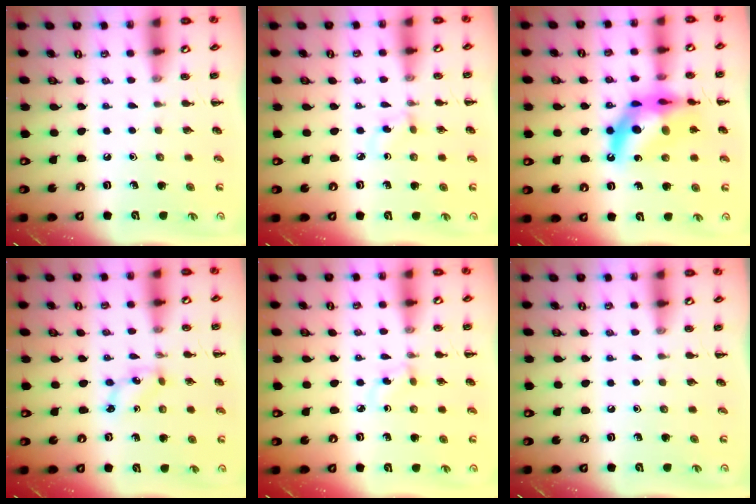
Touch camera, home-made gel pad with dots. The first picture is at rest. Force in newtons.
{"total": 2.3, "press": 2.0, "slide": 1.1}
{"total": 16.1, "press": 15.6, "slide": 4.1}
{"total": 1.6, "press": 1.5, "slide": 0.3}
{"total": 2.6, "press": 2.3, "slide": 1.1}
{"total": 0.0}